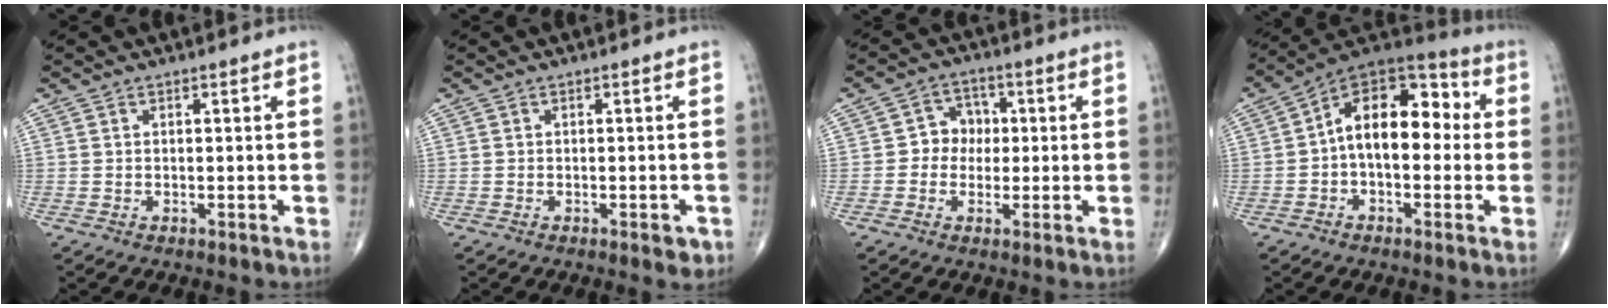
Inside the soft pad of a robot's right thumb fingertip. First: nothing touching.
{"total": 2.2, "force": [-0.8, 0.9, 1.8], "torque": [-0.011, 0.000, -0.009]}
{"total": 5.6, "force": [0.0, 5.0, 2.4], "torque": [-0.001, 0.013, -0.013]}
{"total": 15.2, "force": [0.4, 9.0, 12.3], "torque": [-0.154, 0.049, -0.008]}